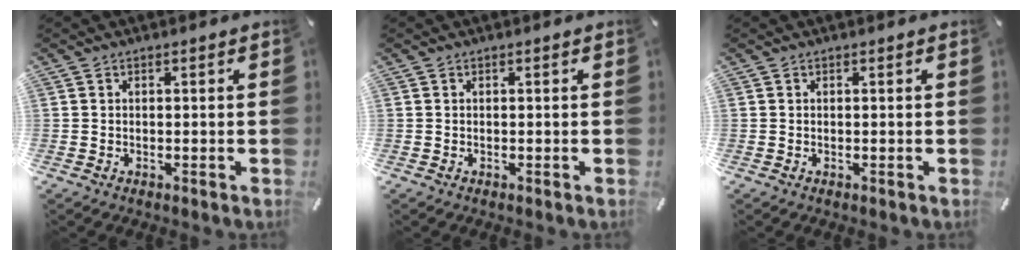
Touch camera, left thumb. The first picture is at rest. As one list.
[{"total": 0.0}, {"total": 0.0}]